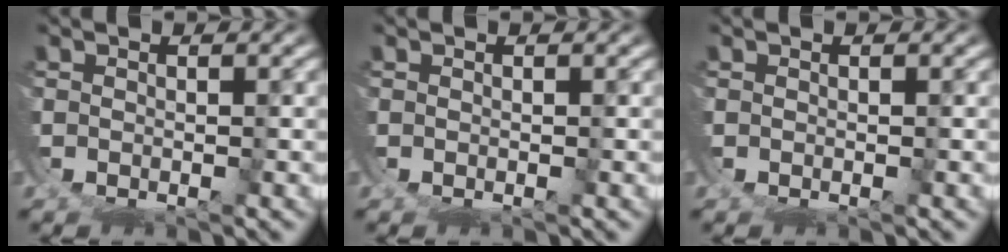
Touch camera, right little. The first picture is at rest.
{"total": 0.0}
{"total": 0.0}